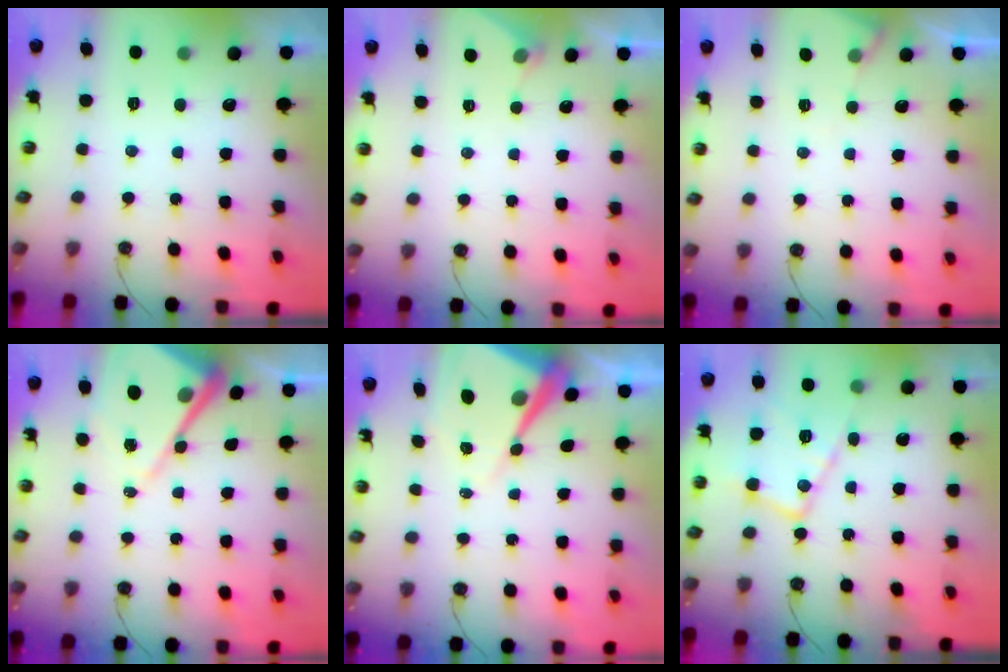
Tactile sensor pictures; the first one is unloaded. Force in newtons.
{"total": 2.7, "press": 2.7, "slide": 0.4}
{"total": 4.0, "press": 3.9, "slide": 0.6}
{"total": 12.6, "press": 12.5, "slide": 1.3}
{"total": 10.9, "press": 10.8, "slide": 1.2}
{"total": 14.7, "press": 14.6, "slide": 1.3}